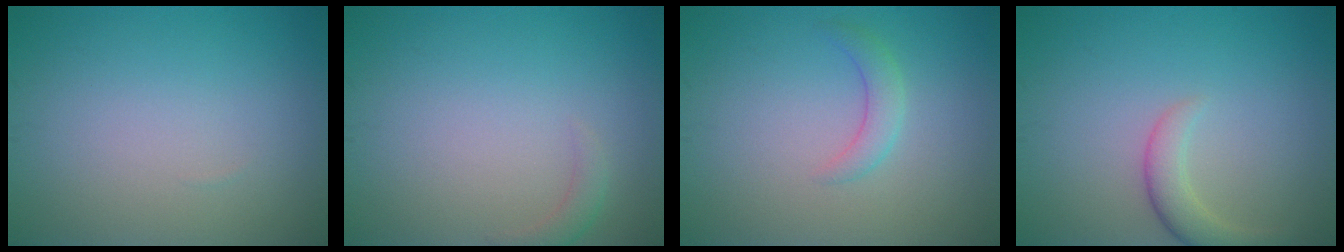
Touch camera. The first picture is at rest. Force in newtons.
{"total": 1.2, "press": 1.1, "slide": 0.2}
{"total": 1.8, "press": 1.8, "slide": 0.1}
{"total": 2.6, "press": 2.6, "slide": 0.3}